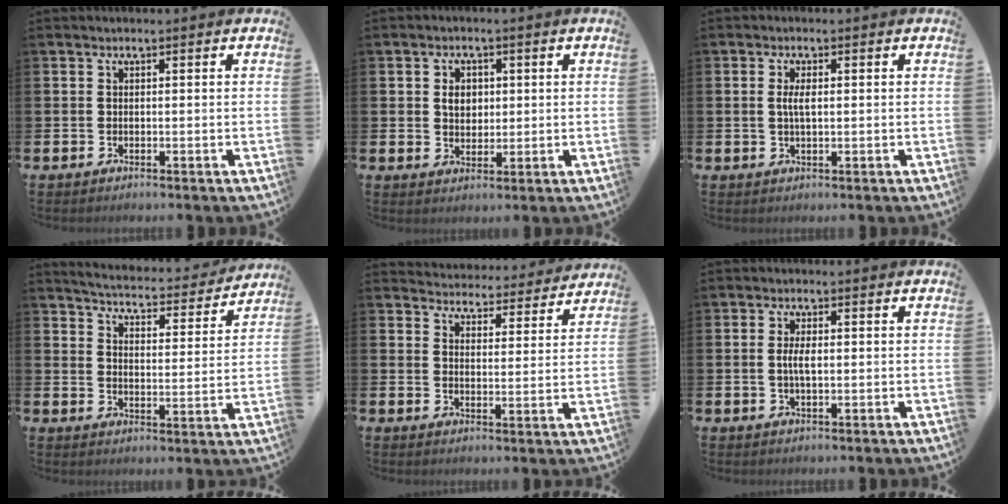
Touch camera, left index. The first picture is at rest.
{"total": 3.0, "force": [0.9, 2.4, 1.6], "torque": [-0.013, 0.001, 0.009]}
{"total": 2.2, "force": [0.4, 0.8, 2.1], "torque": [-0.040, 0.003, 0.004]}
{"total": 5.0, "force": [4.9, 0.3, 0.8], "torque": [-0.040, -0.038, 0.081]}
{"total": 4.4, "force": [4.4, 0.8, -0.2], "torque": [-0.004, -0.042, 0.071]}
{"total": 2.6, "force": [0.1, 0.9, 2.4], "torque": [-0.045, 0.003, -0.001]}